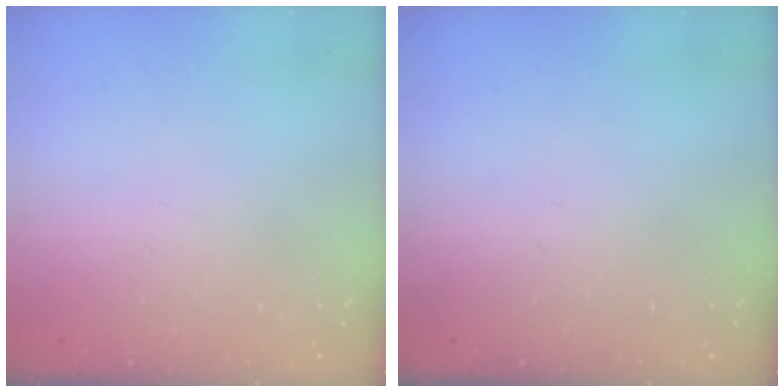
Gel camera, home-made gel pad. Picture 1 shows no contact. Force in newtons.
{"total": 0.0}